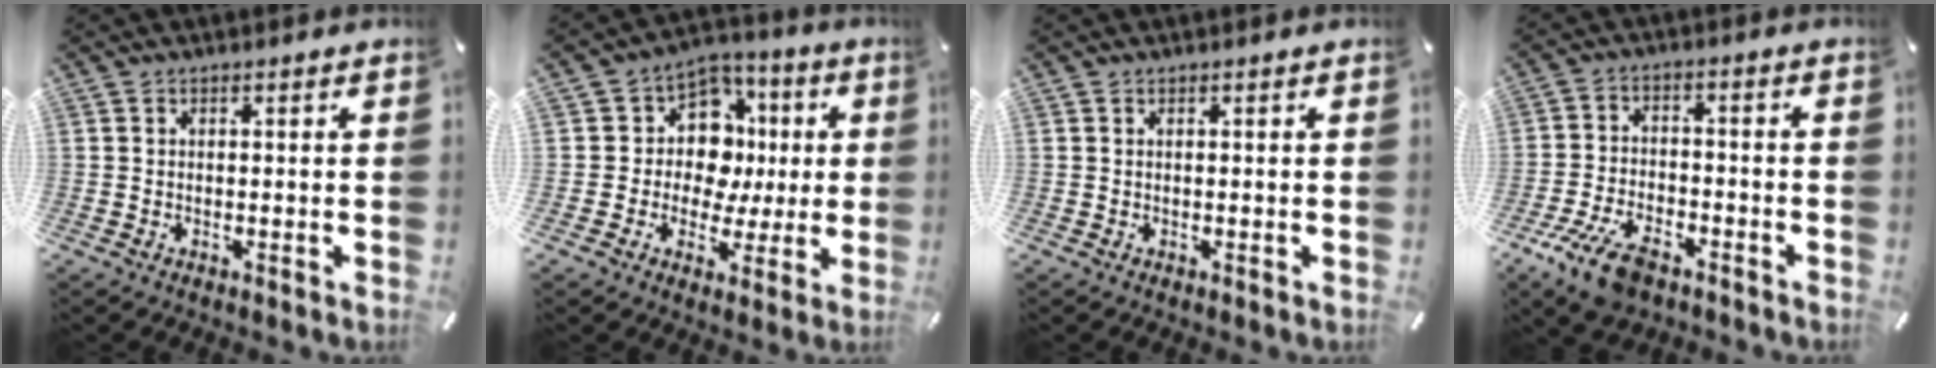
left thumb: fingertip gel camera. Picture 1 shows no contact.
{"total": 12.0, "force": [0.3, 11.0, 4.9], "torque": [-0.082, -0.005, 0.014]}
{"total": 0.0}
{"total": 10.0, "force": [-6.3, 4.9, 6.0], "torque": [-0.128, 0.026, -0.117]}